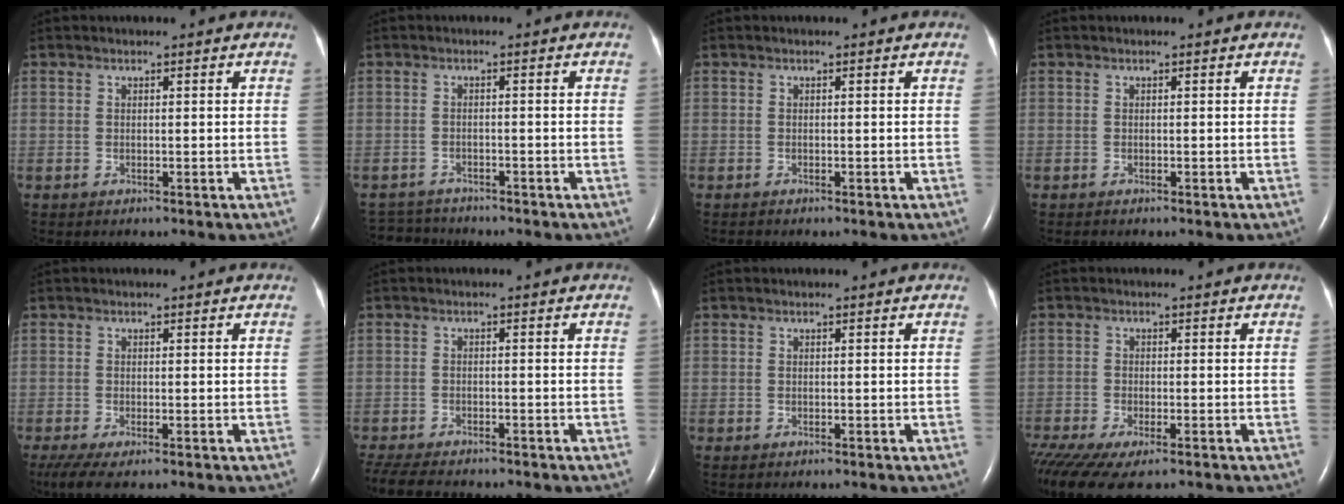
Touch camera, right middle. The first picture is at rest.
{"total": 4.1, "force": [-4.1, 0.8, -0.4], "torque": [0.002, -0.010, -0.067]}
{"total": 0.0}
{"total": 0.0}
{"total": 3.8, "force": [-2.2, 0.8, 2.9], "torque": [-0.060, -0.015, -0.042]}
{"total": 8.3, "force": [-7.3, 2.0, 3.6], "torque": [-0.069, -0.015, -0.116]}
{"total": 0.0}
{"total": 10.6, "force": [-7.6, 2.8, 6.8], "torque": [-0.137, -0.021, -0.123]}